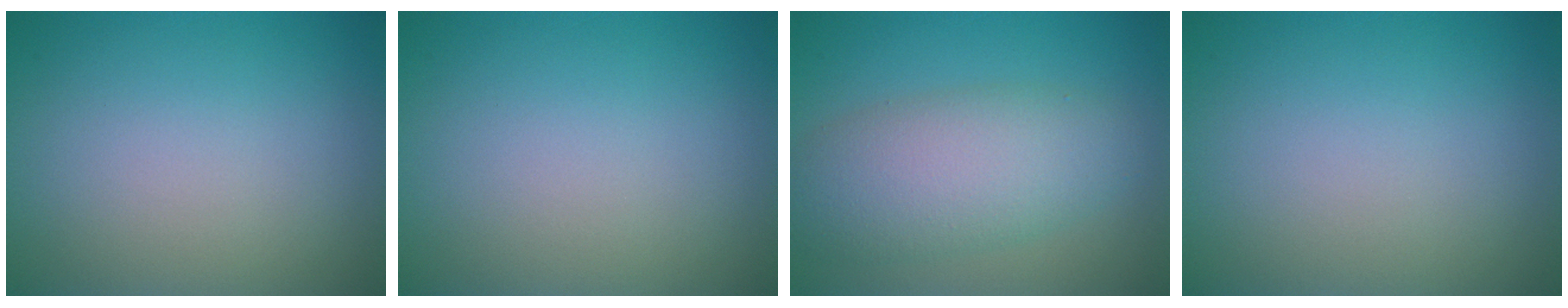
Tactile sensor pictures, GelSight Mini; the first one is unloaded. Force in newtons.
{"total": 0.0}
{"total": 6.3, "press": 6.3, "slide": 0.2}
{"total": 0.0}